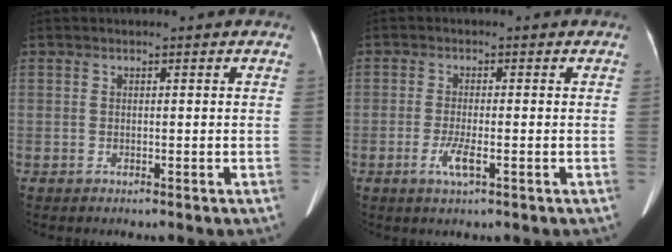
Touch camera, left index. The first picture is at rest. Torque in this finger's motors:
{"motor_torque": [0.24, 0.08, 0.07, 0.01]}